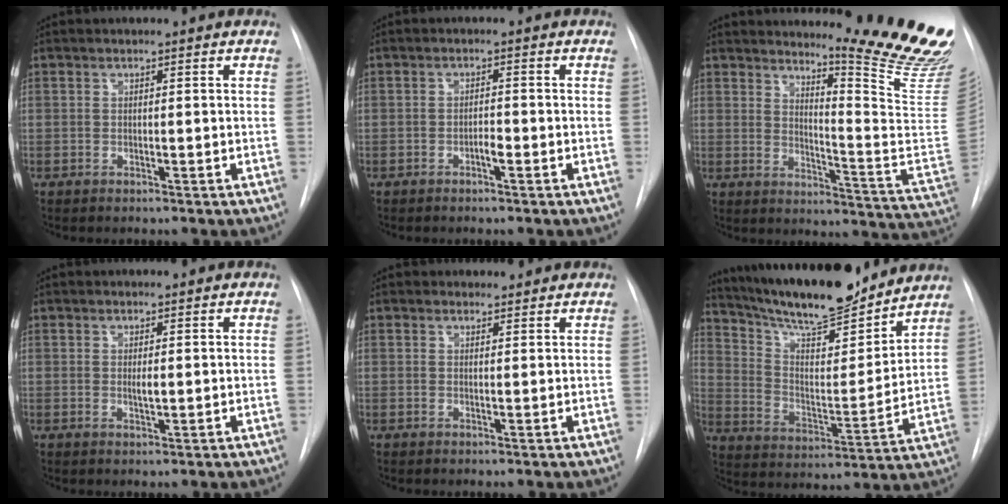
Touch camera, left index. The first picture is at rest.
{"total": 1.4, "force": [-0.7, 0.3, 1.1], "torque": [-0.018, 0.002, -0.014]}
{"total": 19.0, "force": [16.8, -0.8, 8.8], "torque": [-0.124, -0.148, 0.205]}
{"total": 1.3, "force": [0.2, 0.4, 1.2], "torque": [-0.021, -0.003, 0.005]}
{"total": 1.6, "force": [1.3, 0.8, -0.2], "torque": [0.003, 0.006, 0.016]}
{"total": 20.2, "force": [18.0, 3.3, 8.7], "torque": [-0.151, -0.005, 0.286]}